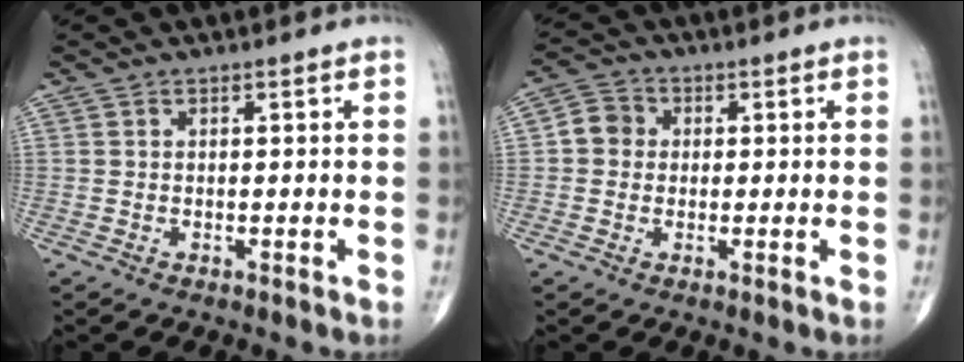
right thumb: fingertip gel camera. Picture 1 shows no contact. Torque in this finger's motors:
{"motor_torque": [-0.71, 0.30, 0.05, -0.02, 0.03]}